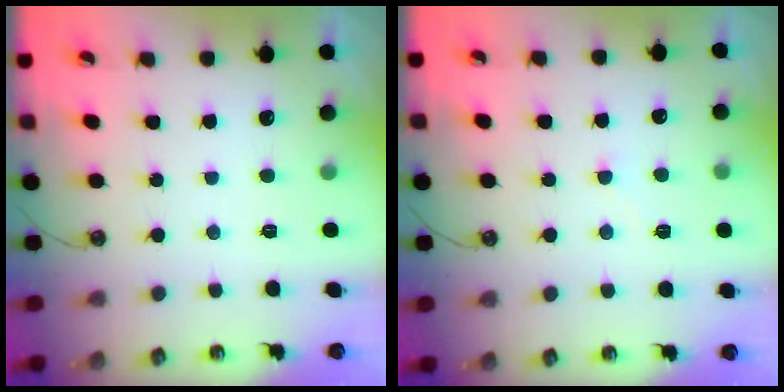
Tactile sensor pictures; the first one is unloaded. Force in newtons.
{"total": 4.8, "press": 4.8, "slide": 0.5}